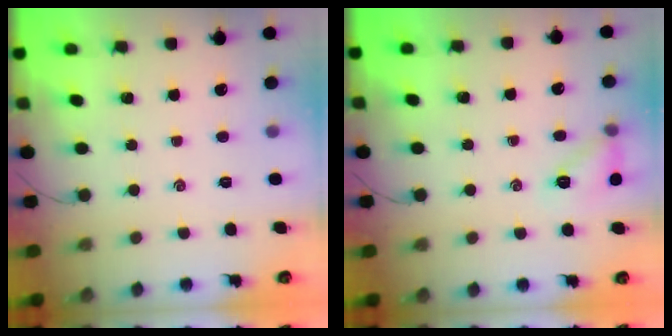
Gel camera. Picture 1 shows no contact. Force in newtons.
{"total": 10.0, "press": 9.8, "slide": 1.7}